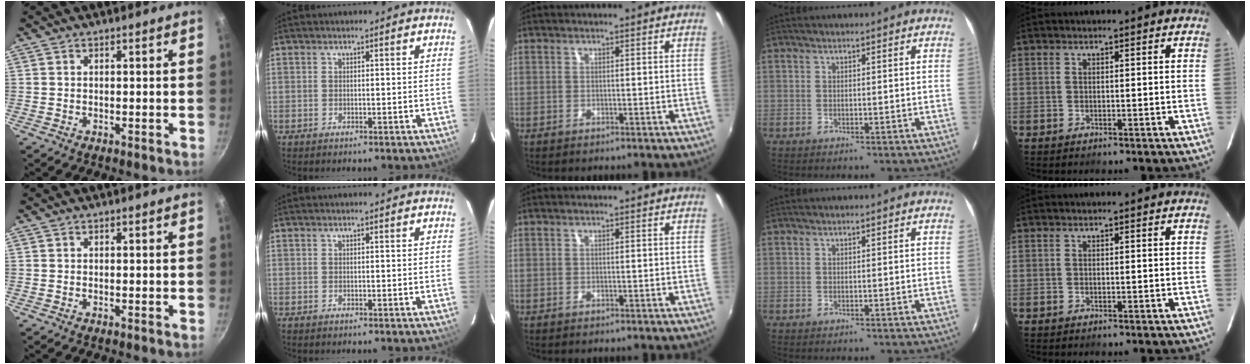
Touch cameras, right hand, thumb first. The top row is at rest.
{}